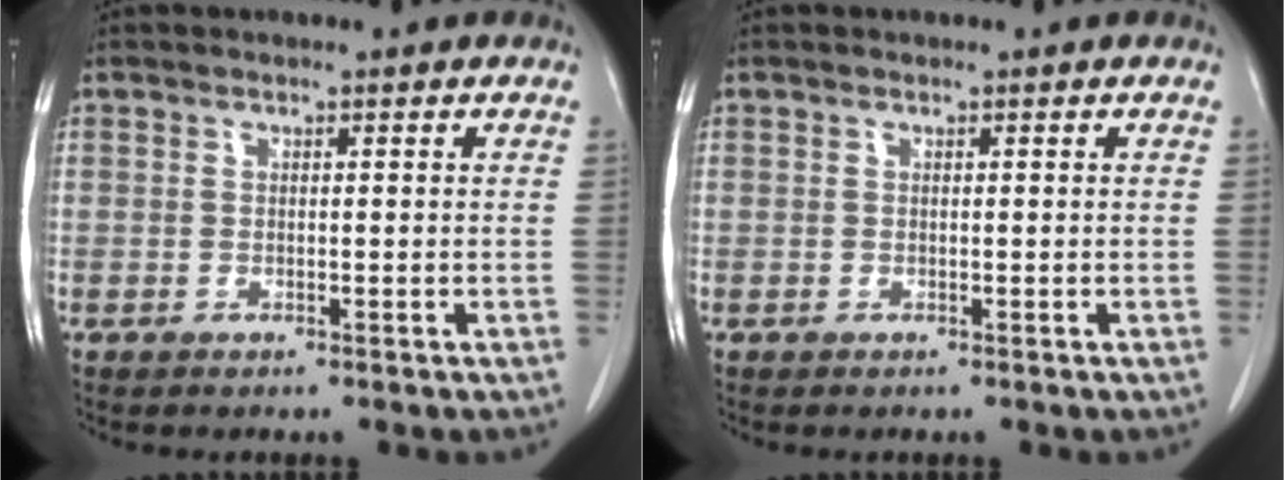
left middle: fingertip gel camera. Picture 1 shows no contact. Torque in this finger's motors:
{"motor_torque": [-0.06, -0.06, 0.03, 0.00]}